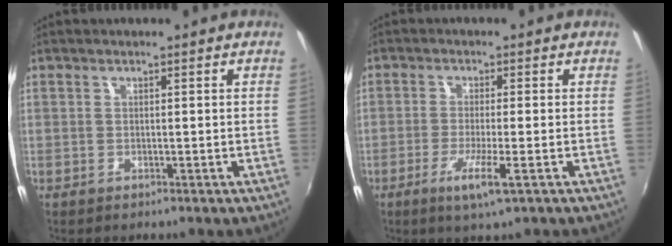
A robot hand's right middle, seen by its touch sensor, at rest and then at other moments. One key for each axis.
{"total": 5.5, "fx": -2.7, "fy": -0.1, "fz": 4.8, "tx": -0.100, "ty": -0.015, "tz": -0.052}